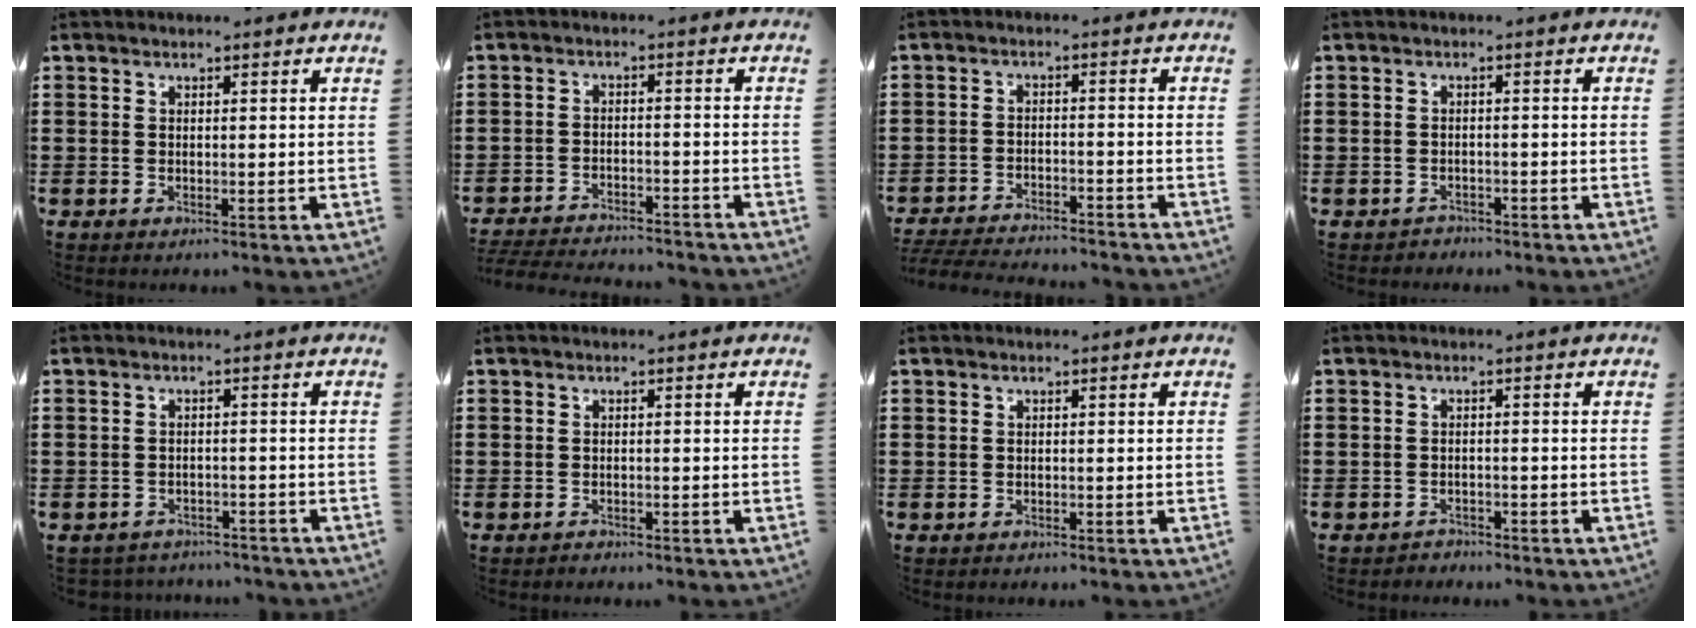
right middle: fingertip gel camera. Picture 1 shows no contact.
{"total": 4.0, "force": [-4.0, 0.2, 0.5], "torque": [-0.018, 0.000, -0.086]}
{"total": 4.4, "force": [-4.3, 0.2, 0.6], "torque": [-0.019, -0.001, -0.091]}
{"total": 1.4, "force": [-1.3, 0.4, -0.1], "torque": [-0.003, 0.003, -0.031]}
{"total": 2.2, "force": [-2.2, 0.4, -0.2], "torque": [-0.004, 0.000, -0.049]}
{"total": 0.7, "force": [-0.7, 0.1, 0.0], "torque": [-0.002, 0.000, -0.014]}
{"total": 0.5, "force": [-0.4, 0.3, -0.1], "torque": [0.002, 0.004, -0.011]}
{"total": 1.5, "force": [-1.5, 0.3, -0.1], "torque": [-0.004, 0.002, -0.034]}